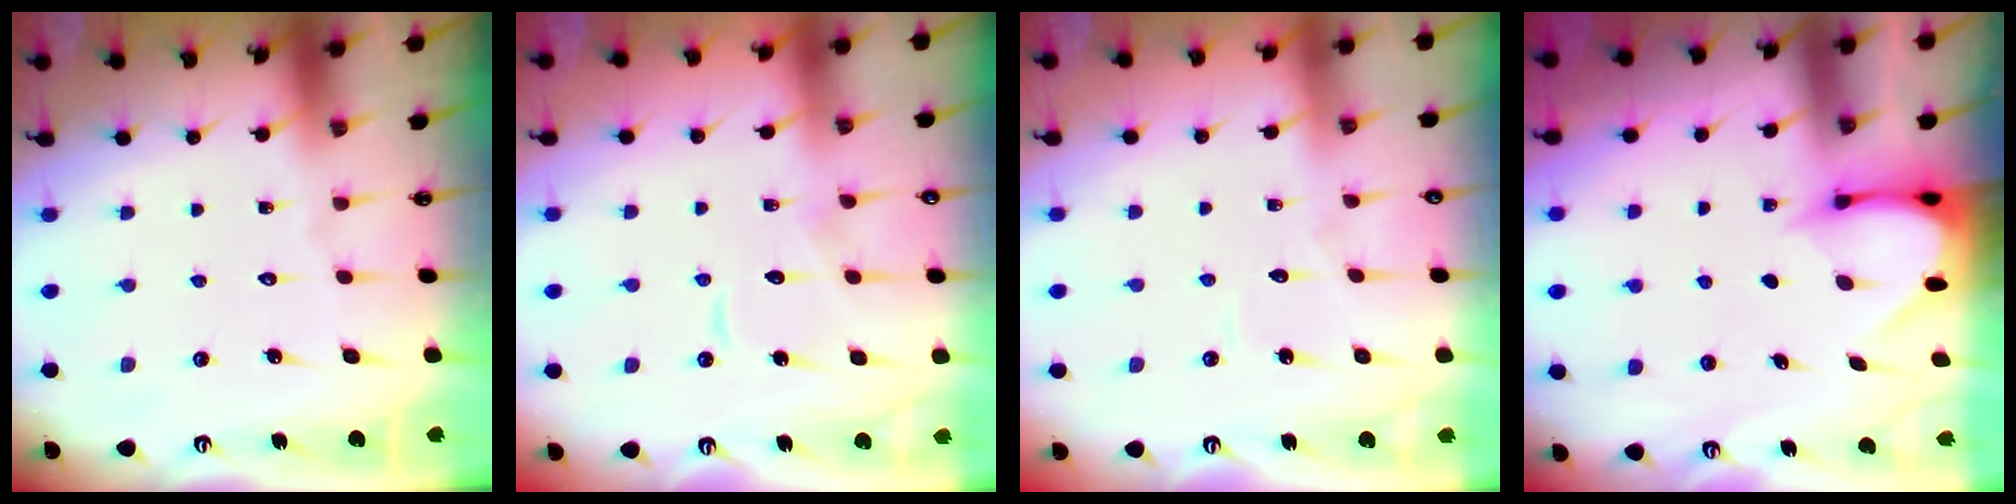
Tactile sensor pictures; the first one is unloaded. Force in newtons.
{"total": 7.9, "press": 7.8, "slide": 0.8}
{"total": 2.8, "press": 2.8, "slide": 0.0}
{"total": 3.2, "press": 3.2, "slide": 0.3}